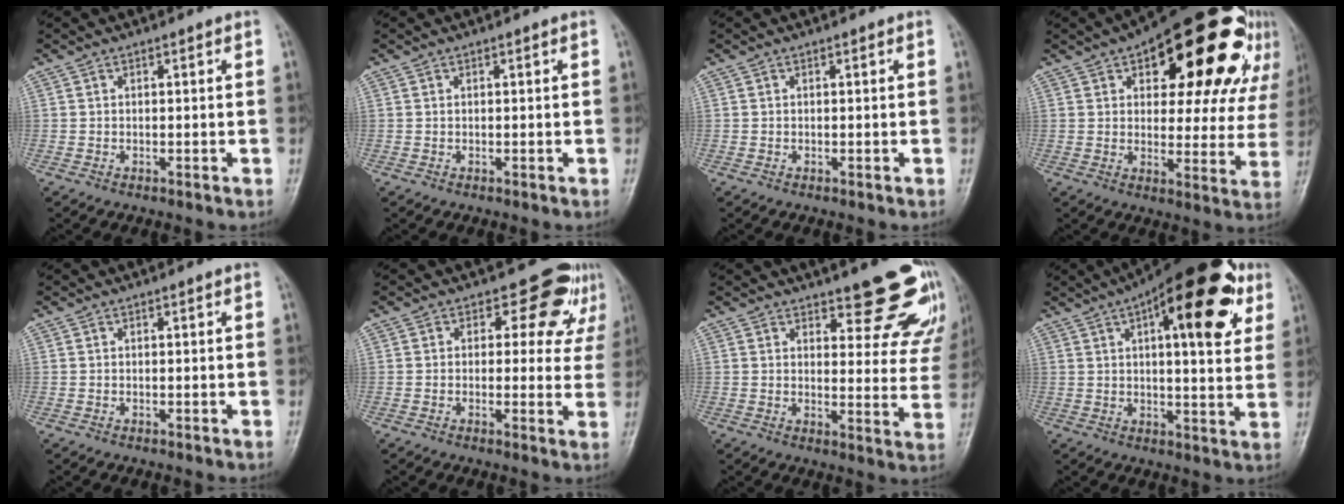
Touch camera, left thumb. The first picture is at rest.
{"total": 0.0}
{"total": 0.0}
{"total": 25.8, "force": [13.3, 12.1, 18.5], "torque": [-0.202, -0.009, 0.180]}
{"total": 0.0}
{"total": 7.7, "force": [4.9, 5.2, 2.8], "torque": [0.007, -0.023, 0.041]}
{"total": 13.2, "force": [10.1, 4.7, 7.1], "torque": [-0.029, -0.068, 0.112]}
{"total": 22.1, "force": [9.2, 8.1, 18.4], "torque": [-0.234, -0.004, 0.123]}